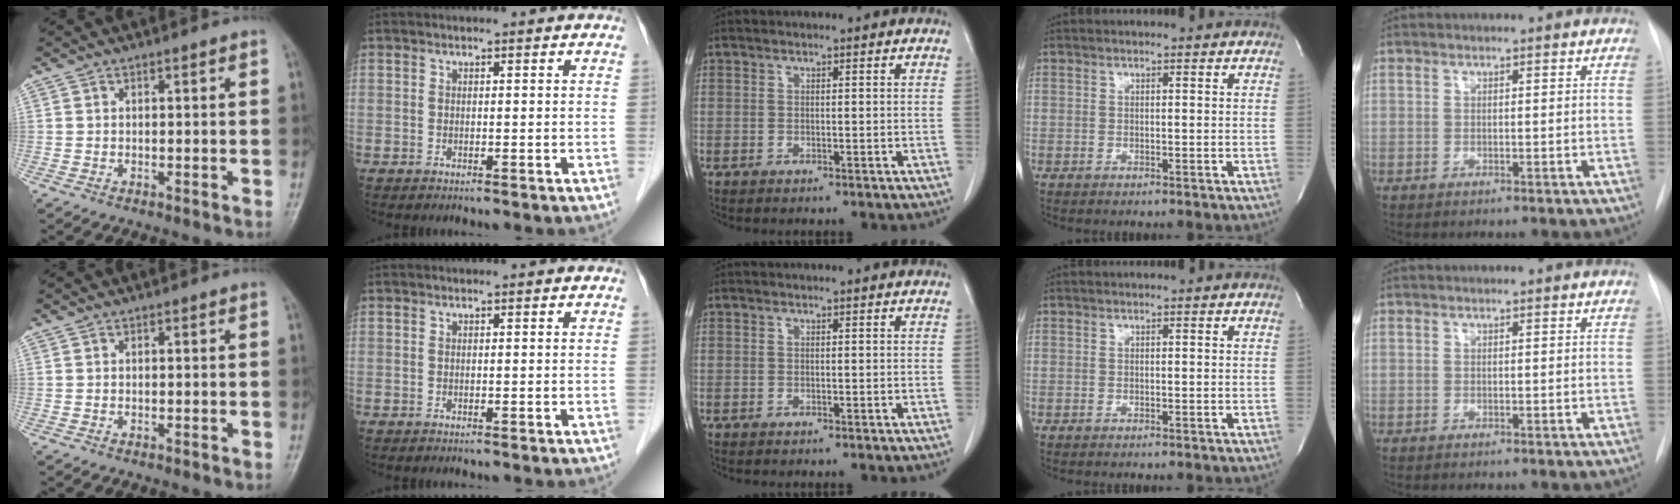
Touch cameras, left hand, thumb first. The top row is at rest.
{}